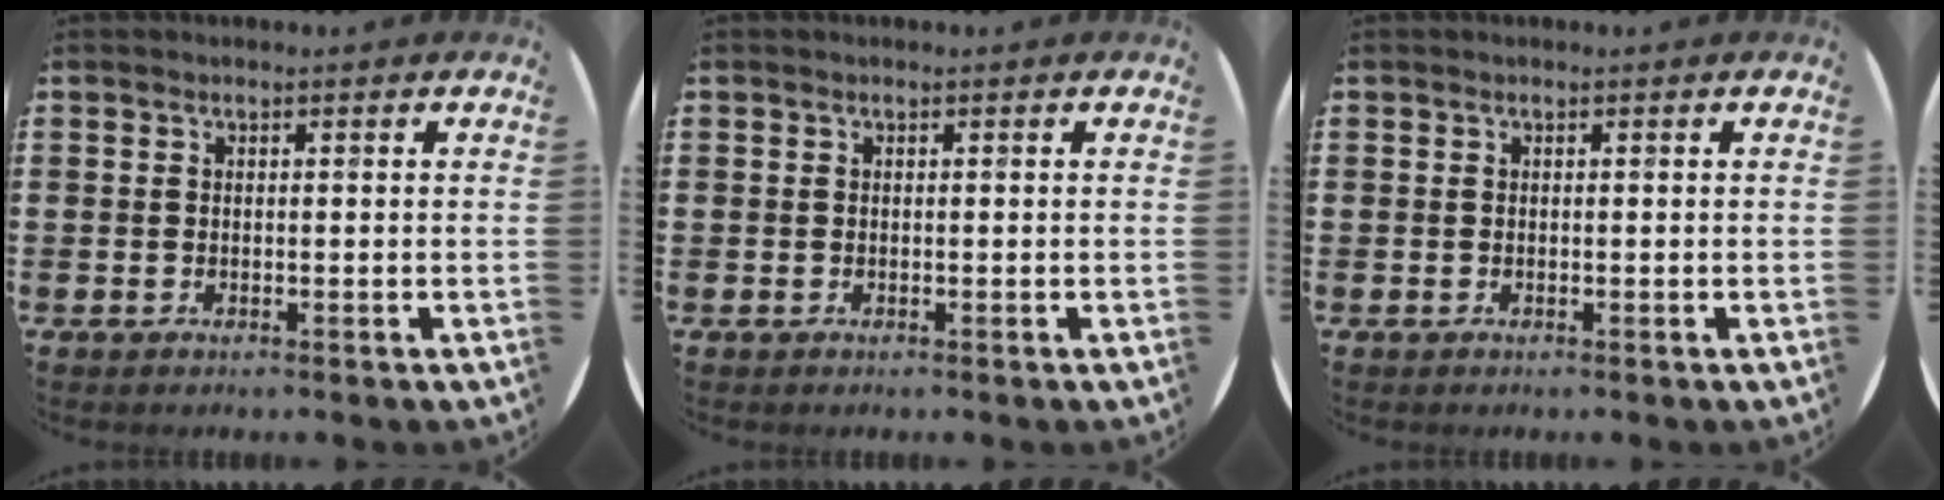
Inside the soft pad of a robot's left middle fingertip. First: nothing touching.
{"total": 0.0}
{"total": 0.0}